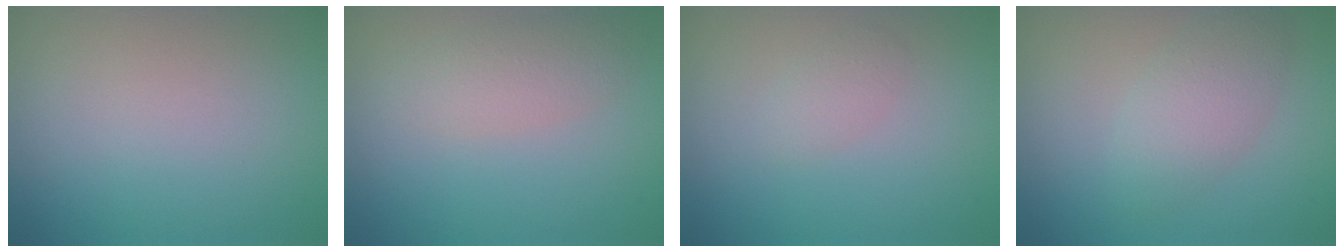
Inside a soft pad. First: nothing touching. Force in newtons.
{"total": 2.5, "press": 2.5, "slide": 0.2}
{"total": 1.1, "press": 1.1, "slide": 0.1}
{"total": 3.1, "press": 3.1, "slide": 0.0}